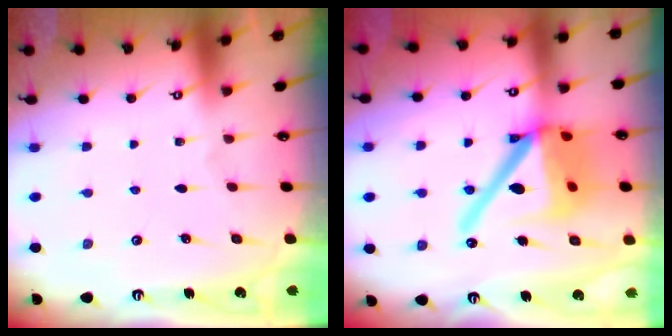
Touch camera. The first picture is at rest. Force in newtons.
{"total": 21.2, "press": 21.0, "slide": 2.9}